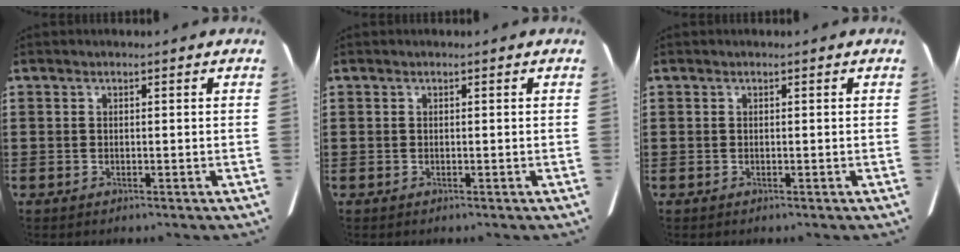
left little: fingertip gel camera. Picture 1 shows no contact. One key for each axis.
{"total": 0.0}
{"total": 0.0}